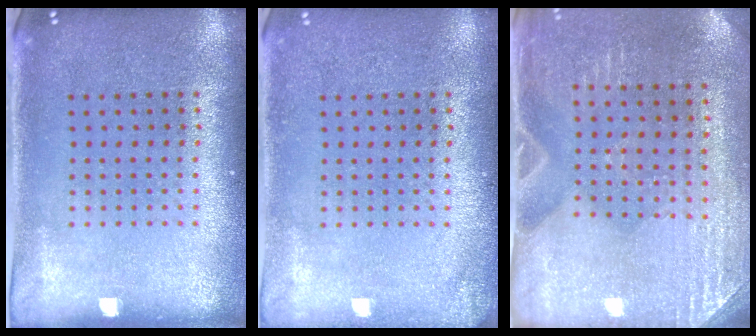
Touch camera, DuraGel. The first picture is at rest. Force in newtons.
{"total": 1.1, "press": 1.1, "slide": 0.1}
{"total": 2.9, "press": 2.8, "slide": 0.9}